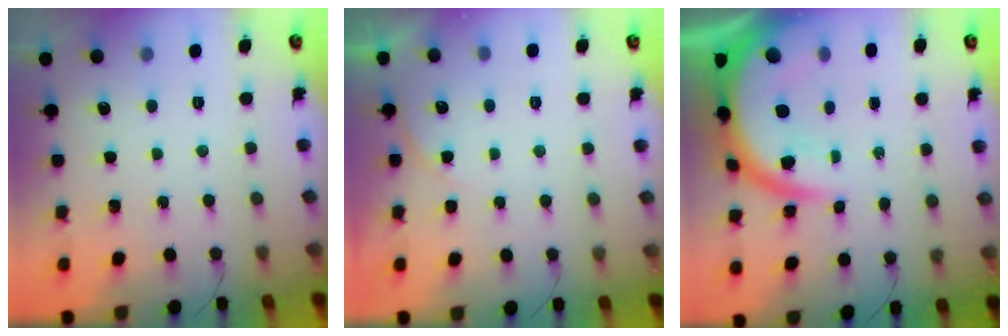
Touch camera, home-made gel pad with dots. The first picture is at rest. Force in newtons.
{"total": 3.8, "press": 3.8, "slide": 0.3}
{"total": 18.0, "press": 17.9, "slide": 1.6}